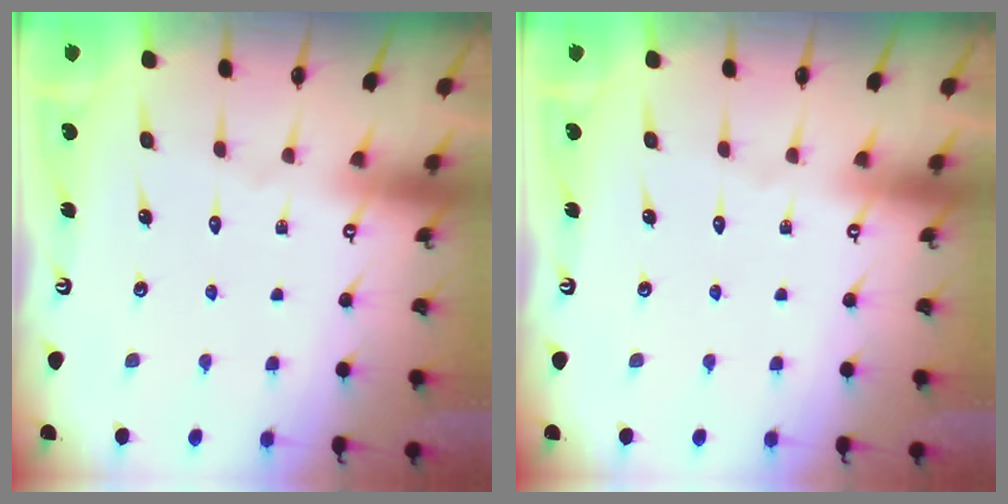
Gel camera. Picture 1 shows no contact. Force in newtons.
{"total": 0.0}